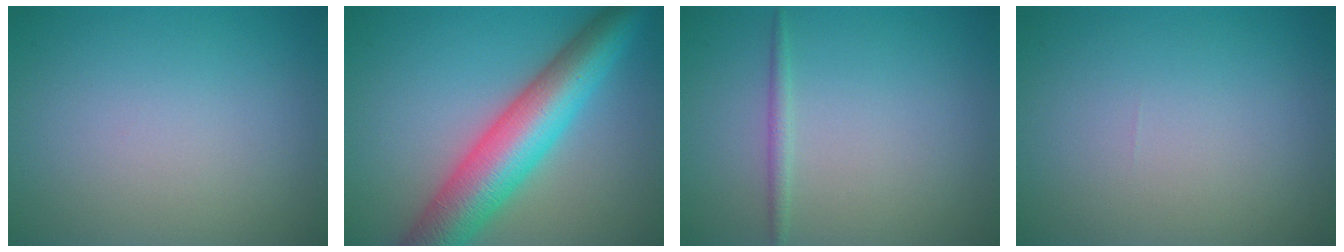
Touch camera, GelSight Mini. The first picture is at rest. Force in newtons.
{"total": 9.5, "press": 9.5, "slide": 0.1}
{"total": 1.1, "press": 1.1, "slide": 0.1}
{"total": 0.0}